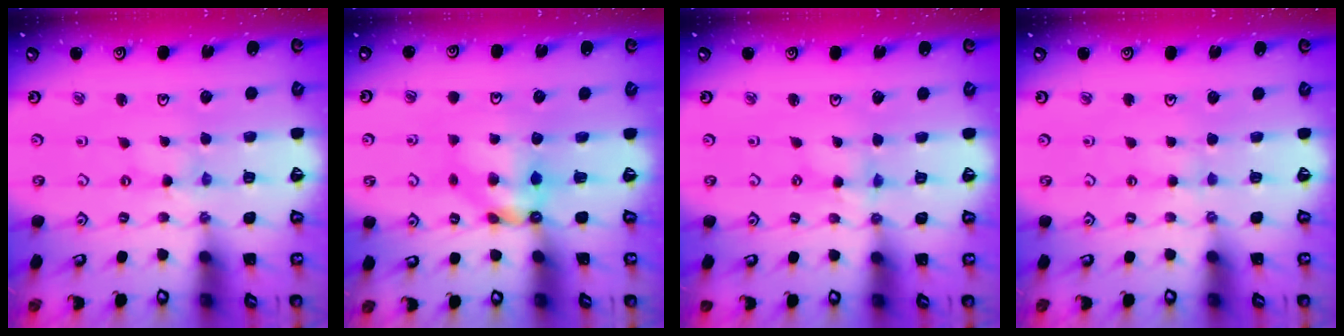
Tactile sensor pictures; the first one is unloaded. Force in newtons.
{"total": 5.7, "press": 5.7, "slide": 0.3}
{"total": 1.1, "press": 1.1, "slide": 0.1}
{"total": 1.9, "press": 1.9, "slide": 0.4}